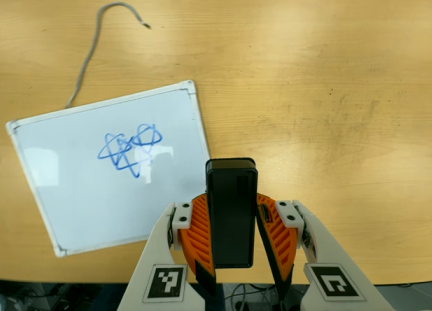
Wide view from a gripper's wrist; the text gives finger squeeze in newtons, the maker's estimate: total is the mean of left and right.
{"total": 5.8, "left": 5.5, "right": 6.0}